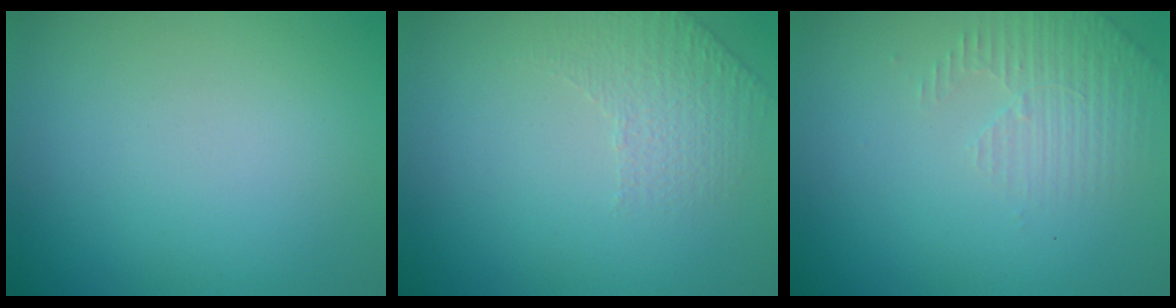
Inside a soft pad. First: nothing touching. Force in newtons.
{"total": 1.5, "press": 1.0, "slide": 1.1}
{"total": 2.3, "press": 2.2, "slide": 0.6}